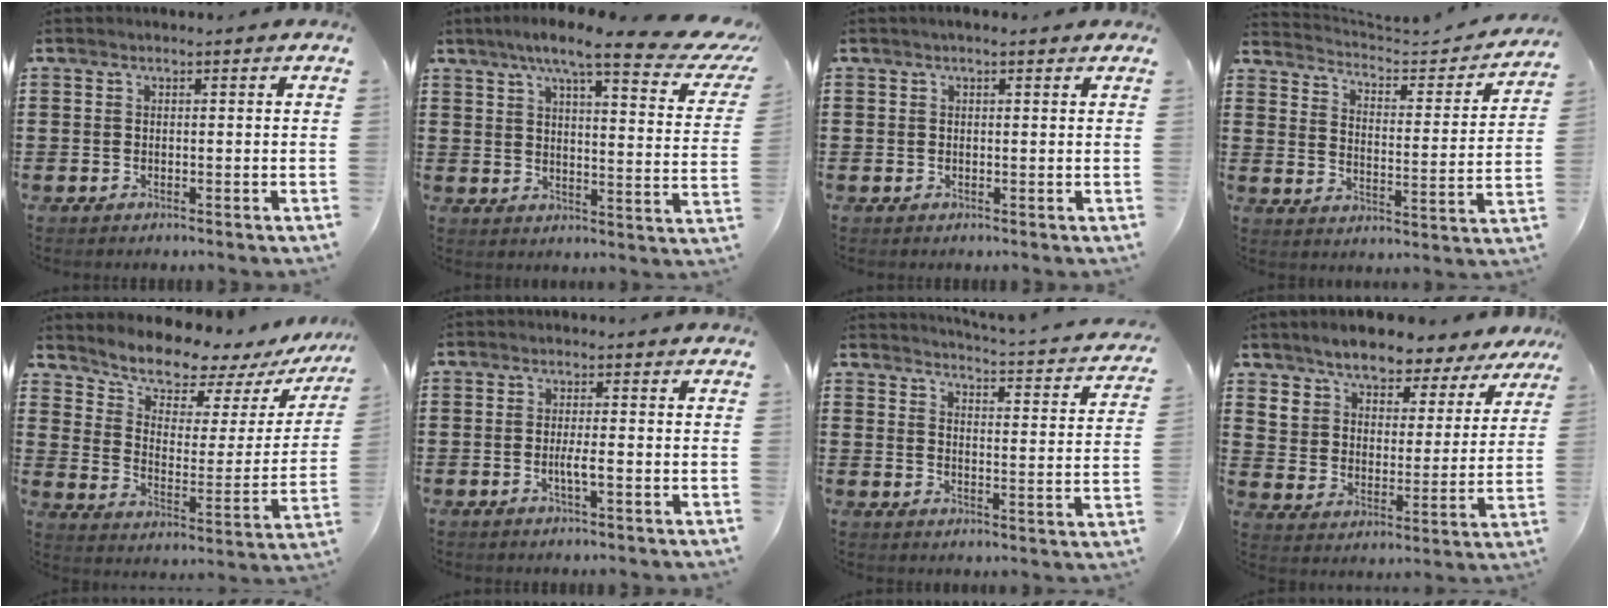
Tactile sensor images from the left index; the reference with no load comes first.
{"total": 9.8, "force": [7.1, 1.4, 6.7], "torque": [-0.120, -0.037, 0.110]}
{"total": 1.1, "force": [0.7, 0.8, 0.4], "torque": [-0.011, 0.006, 0.013]}
{"total": 3.2, "force": [3.0, 0.5, 0.8], "torque": [-0.037, -0.025, 0.042]}
{"total": 7.1, "force": [6.7, 1.8, 1.4], "torque": [-0.052, -0.059, 0.114]}
{"total": 2.6, "force": [-0.8, 0.2, 2.5], "torque": [-0.050, -0.004, -0.017]}
{"total": 3.1, "force": [3.0, -0.5, 0.7], "torque": [-0.026, -0.036, 0.041]}
{"total": 6.3, "force": [6.1, 1.3, 0.8], "torque": [-0.052, -0.039, 0.105]}